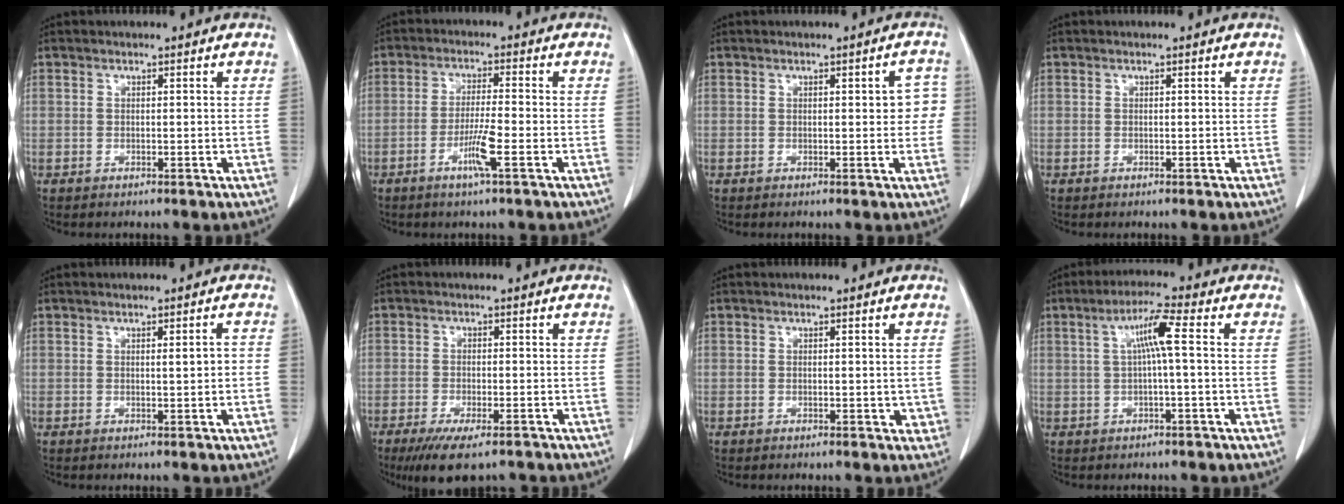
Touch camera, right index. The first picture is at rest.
{"total": 5.3, "force": [-2.3, -0.4, 4.7], "torque": [-0.092, -0.010, -0.047]}
{"total": 3.4, "force": [0.3, 1.3, 3.1], "torque": [-0.023, 0.011, 0.002]}
{"total": 0.0}
{"total": 1.5, "force": [0.0, 0.2, 1.5], "torque": [-0.022, 0.002, 0.001]}
{"total": 8.7, "force": [-6.5, 2.1, 5.3], "torque": [-0.084, -0.017, -0.099]}
{"total": 1.7, "force": [0.0, 1.0, 1.3], "torque": [-0.011, -0.002, 0.001]}
{"total": 5.2, "force": [0.8, 0.0, 5.2], "torque": [-0.095, 0.016, 0.014]}